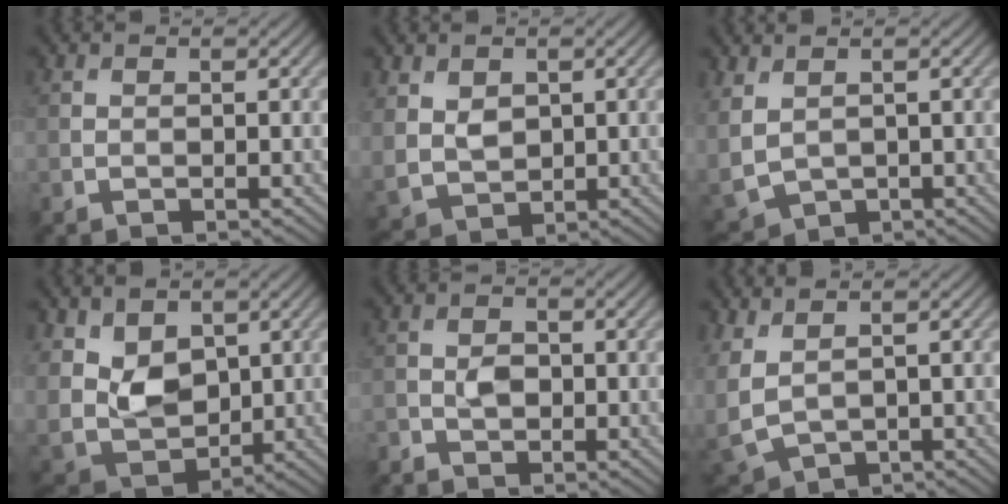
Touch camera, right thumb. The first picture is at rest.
{"total": 4.2, "force": [1.6, 3.1, 2.5], "torque": [-0.074, -0.005, 0.036]}
{"total": 4.9, "force": [1.2, 3.5, 3.2], "torque": [-0.108, -0.013, 0.032]}
{"total": 7.9, "force": [2.7, 5.6, 4.8], "torque": [-0.129, -0.012, 0.048]}
{"total": 2.1, "force": [-1.1, 1.4, 1.0], "torque": [-0.021, 0.002, -0.025]}
{"total": 5.3, "force": [1.9, 3.3, 3.7], "torque": [-0.122, -0.015, 0.049]}